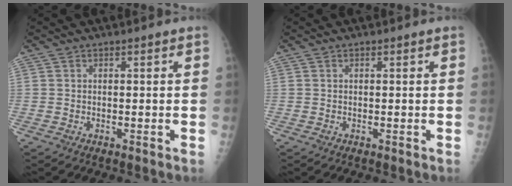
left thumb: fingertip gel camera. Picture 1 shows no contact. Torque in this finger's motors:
{"motor_torque": [0.00, 0.00, 0.00, 0.00, 0.00]}